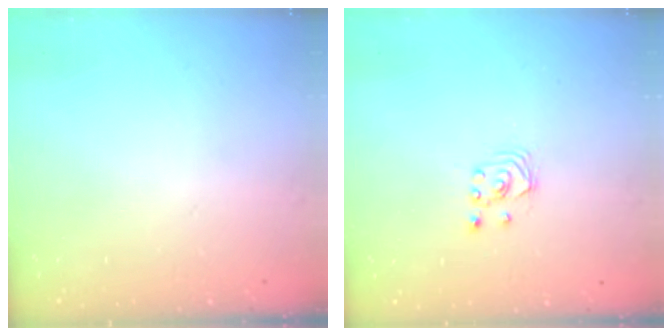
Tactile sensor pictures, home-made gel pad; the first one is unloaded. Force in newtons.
{"total": 1.8, "press": 1.8, "slide": 0.2}